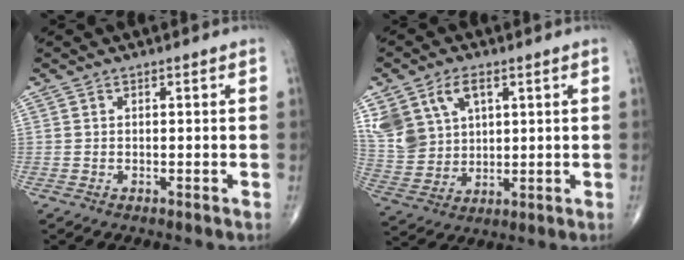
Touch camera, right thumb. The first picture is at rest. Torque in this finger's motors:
{"motor_torque": [0.10, 0.19, 0.54, 0.46, 0.06]}